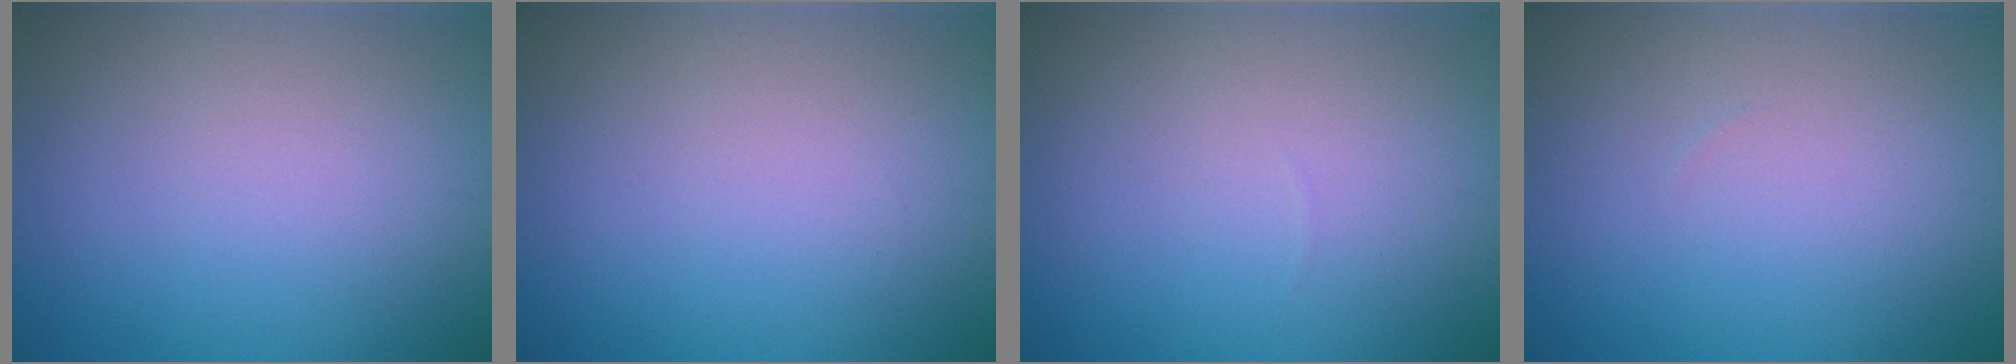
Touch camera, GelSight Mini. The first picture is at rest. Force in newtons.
{"total": 0.0}
{"total": 0.0}
{"total": 0.0}